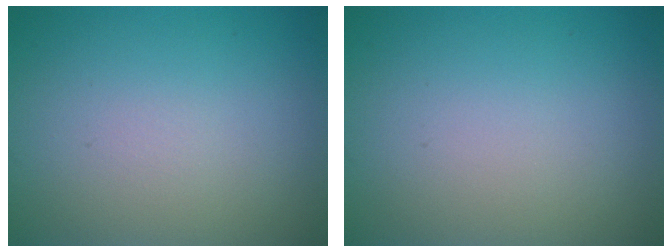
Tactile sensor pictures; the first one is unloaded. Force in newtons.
{"total": 0.0}